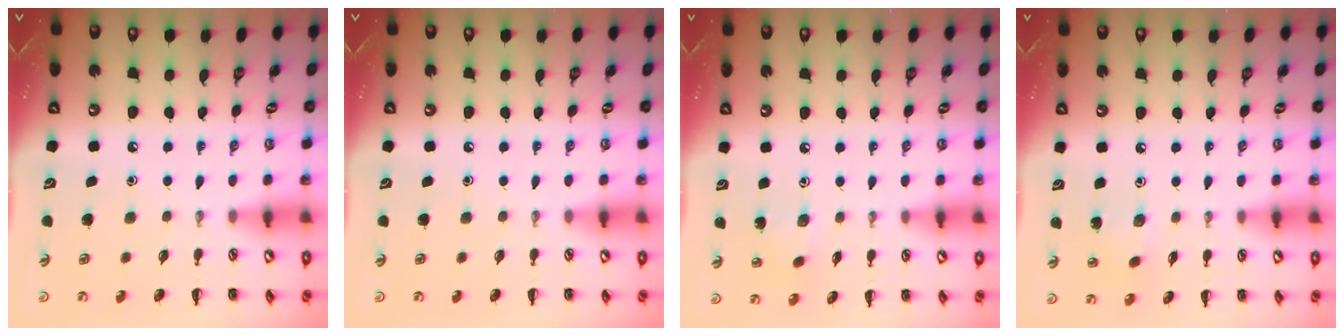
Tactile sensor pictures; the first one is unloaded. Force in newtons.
{"total": 0.0}
{"total": 3.0, "press": 2.8, "slide": 0.9}
{"total": 3.0, "press": 2.8, "slide": 0.9}